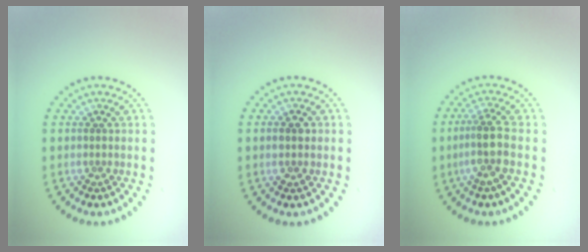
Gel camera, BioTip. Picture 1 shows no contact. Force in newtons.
{"total": 1.8, "press": 1.8, "slide": 0.2}
{"total": 3.0, "press": 2.4, "slide": 1.8}